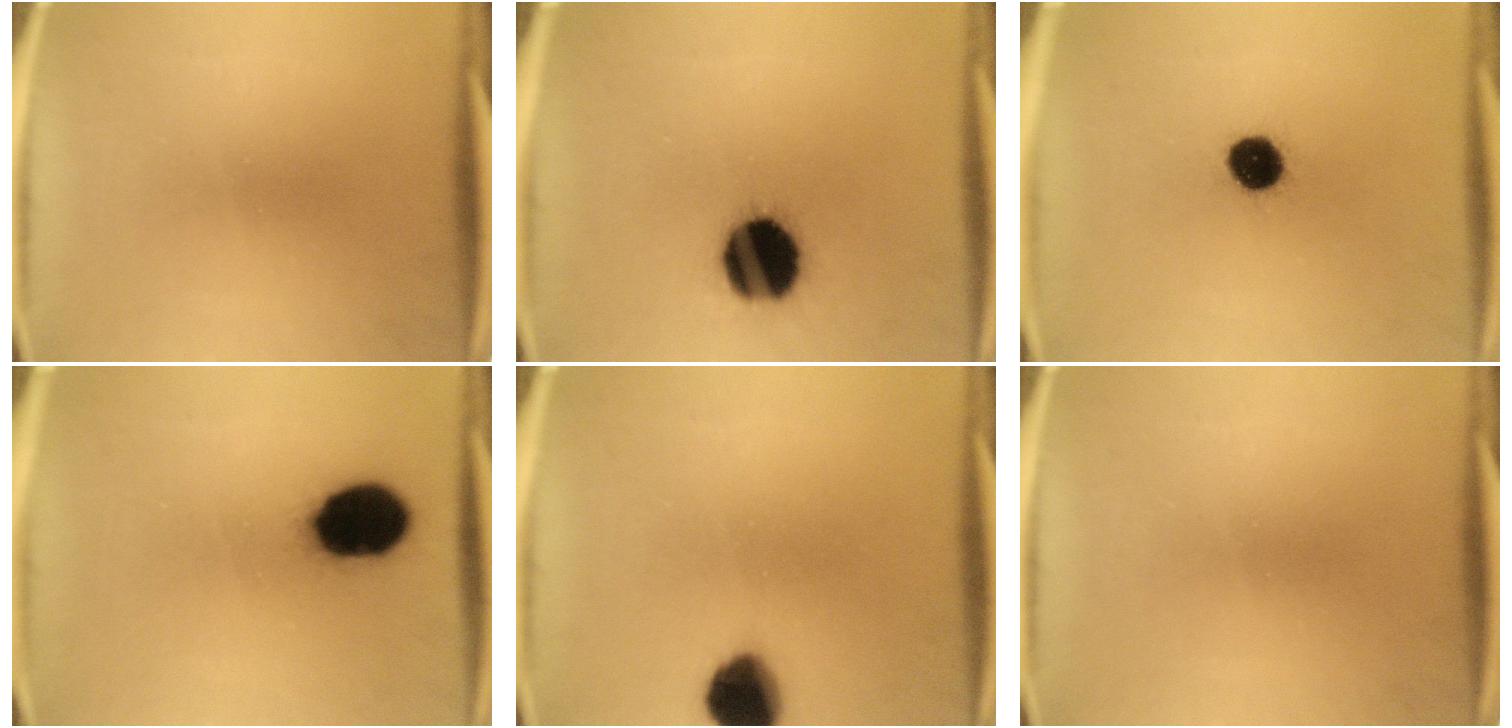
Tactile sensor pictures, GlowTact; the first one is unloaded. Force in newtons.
{"total": 17.7}
{"total": 8.6}
{"total": 15.3}
{"total": 10.5}
{"total": 0.0}